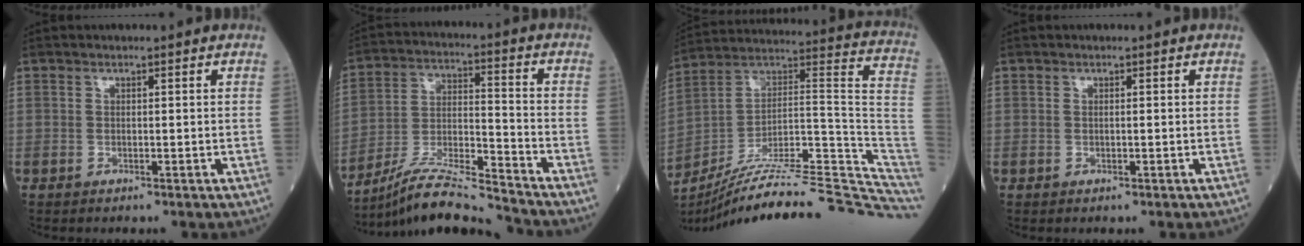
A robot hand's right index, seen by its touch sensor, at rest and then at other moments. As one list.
[{"total": 12.1, "force": [-11.4, -1.1, 3.9], "torque": [-0.074, 0.006, -0.208]}, {"total": 28.8, "force": [-25.5, 1.5, 13.3], "torque": [-0.119, 0.025, -0.375]}, {"total": 0.0}]